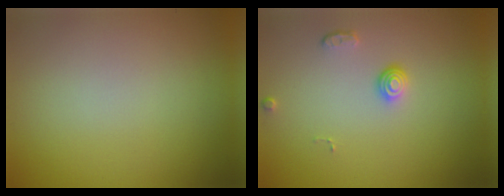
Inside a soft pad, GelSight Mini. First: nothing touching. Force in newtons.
{"total": 1.3, "press": 1.0, "slide": 0.9}